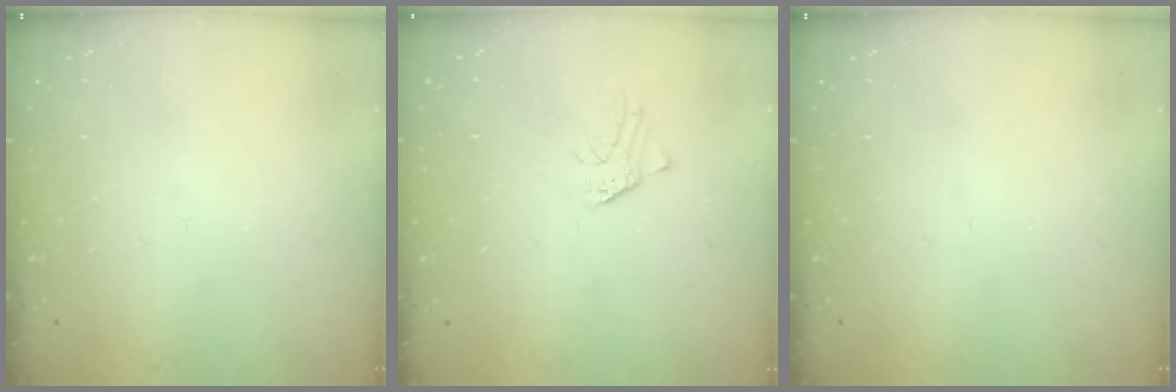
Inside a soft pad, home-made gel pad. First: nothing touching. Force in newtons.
{"total": 1.2, "press": 1.2, "slide": 0.2}
{"total": 0.0}